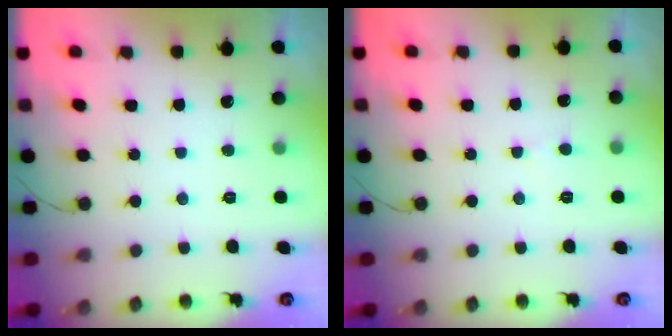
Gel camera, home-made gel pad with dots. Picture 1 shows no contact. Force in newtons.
{"total": 2.9, "press": 2.9, "slide": 0.4}